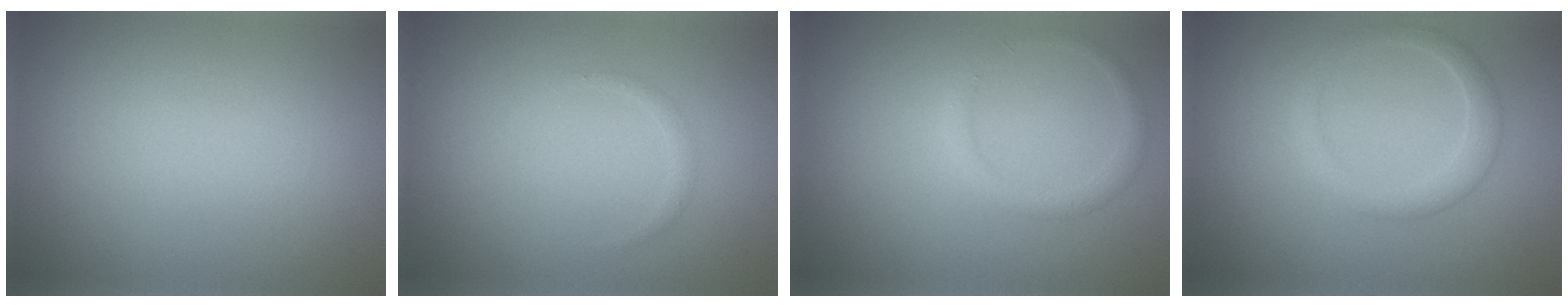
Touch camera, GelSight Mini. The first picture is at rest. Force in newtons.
{"total": 0.6, "press": 0.6, "slide": 0.0}
{"total": 1.4, "press": 1.4, "slide": 0.2}
{"total": 2.4, "press": 2.4, "slide": 0.1}